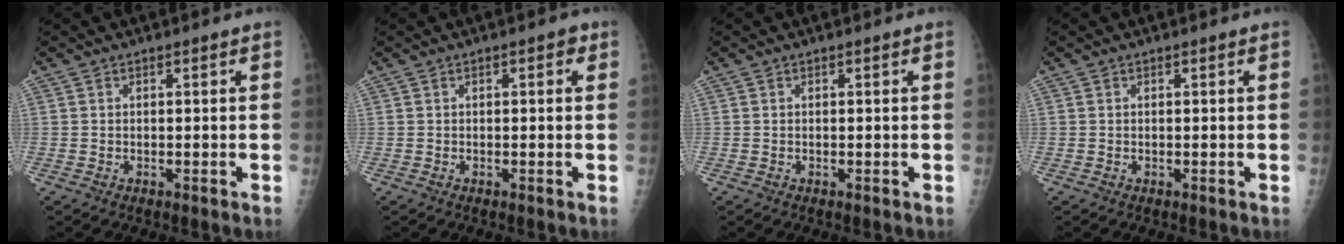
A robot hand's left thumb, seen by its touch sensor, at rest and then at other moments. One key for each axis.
{"total": 2.0, "fx": 0.7, "fy": 0.8, "fz": 1.6, "tx": -0.016, "ty": 0.003, "tz": 0.006}
{"total": 0.0}
{"total": 0.0}